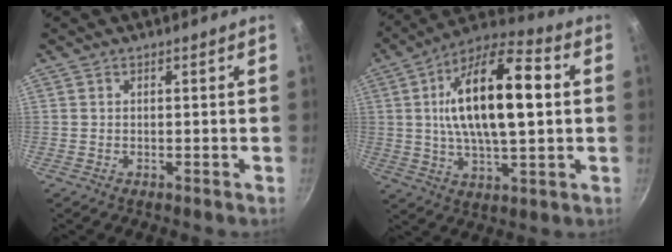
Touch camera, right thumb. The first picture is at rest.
{"total": 21.1, "force": [2.9, 8.5, 19.1], "torque": [-0.319, 0.020, 0.042]}